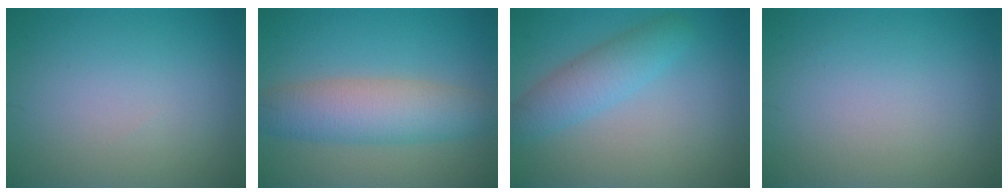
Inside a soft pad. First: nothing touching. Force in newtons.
{"total": 5.9, "press": 5.9, "slide": 0.4}
{"total": 3.7, "press": 3.6, "slide": 0.2}
{"total": 0.0}